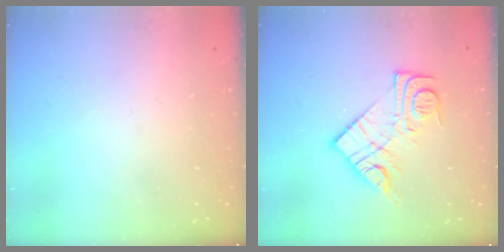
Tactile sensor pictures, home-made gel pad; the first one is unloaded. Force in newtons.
{"total": 13.8, "press": 13.7, "slide": 0.8}